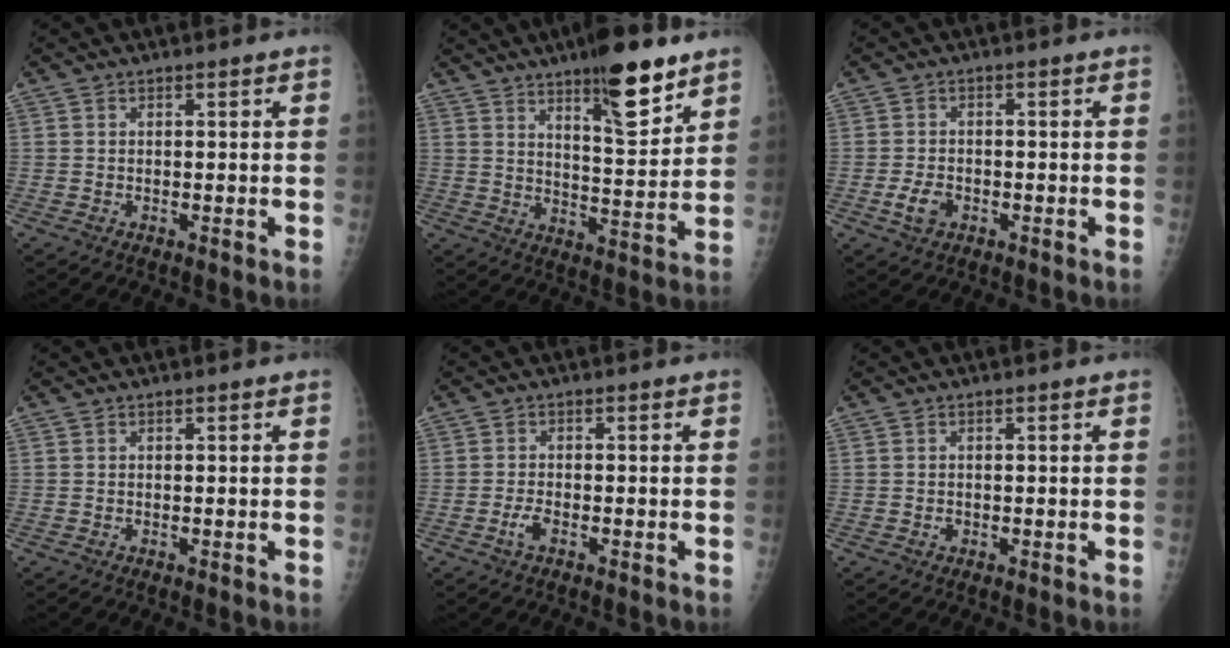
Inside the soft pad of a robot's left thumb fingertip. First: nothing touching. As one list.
[{"total": 14.3, "force": [9.2, 3.8, 10.2], "torque": [-0.127, -0.059, 0.143]}, {"total": 3.7, "force": [-1.5, 2.5, 2.3], "torque": [-0.041, 0.006, -0.026]}, {"total": 0.0}, {"total": 2.2, "force": [-1.2, 1.0, 1.7], "torque": [-0.038, 0.006, -0.024]}, {"total": 0.8, "force": [-0.2, 0.7, 0.3], "torque": [-0.003, 0.001, -0.003]}]